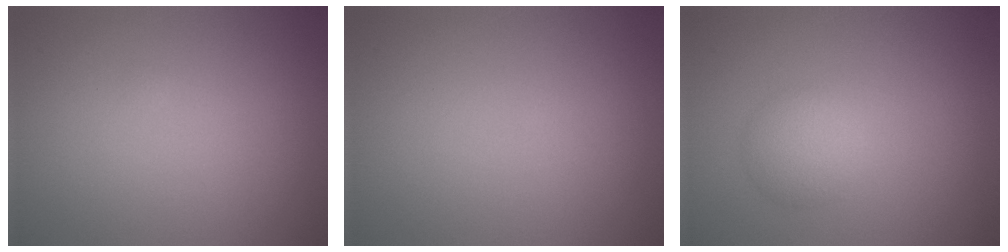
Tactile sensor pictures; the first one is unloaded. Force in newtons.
{"total": 0.0}
{"total": 2.7, "press": 2.7, "slide": 0.1}